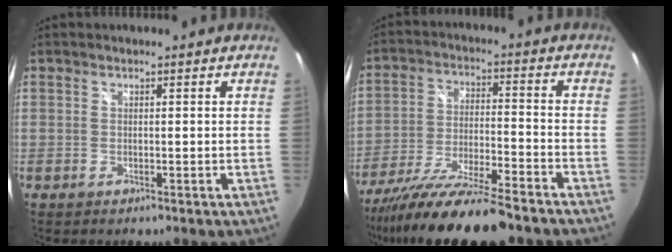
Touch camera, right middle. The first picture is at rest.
{"total": 17.8, "force": [-14.9, 1.7, 9.5], "torque": [-0.189, -0.045, -0.253]}